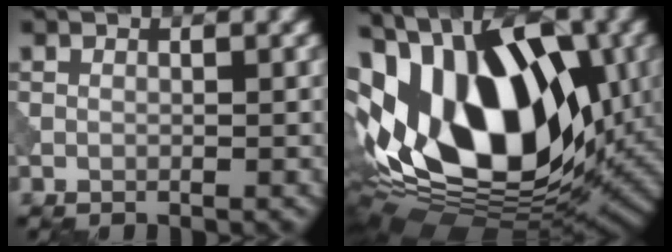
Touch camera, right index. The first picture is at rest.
{"total": 18.4, "force": [2.4, 10.9, 14.7], "torque": [-0.257, 0.018, 0.028]}